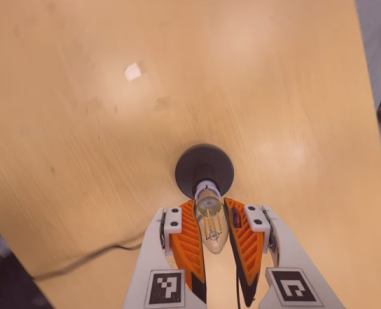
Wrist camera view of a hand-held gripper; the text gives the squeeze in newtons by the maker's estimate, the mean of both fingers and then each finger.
{"total": 23.6, "left": 23.7, "right": 23.5}